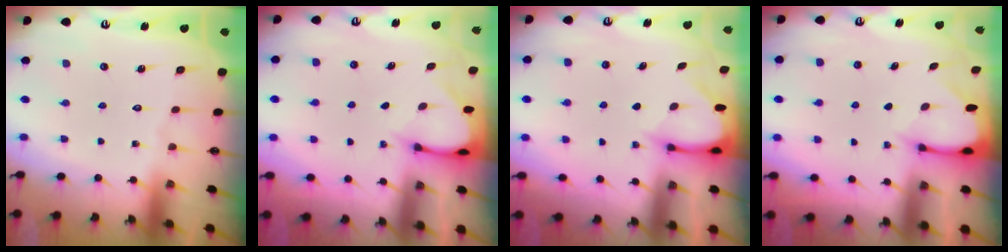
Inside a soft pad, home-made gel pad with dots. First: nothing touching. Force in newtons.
{"total": 3.1, "press": 3.1, "slide": 0.2}
{"total": 3.5, "press": 3.5, "slide": 0.3}
{"total": 2.6, "press": 2.6, "slide": 0.3}